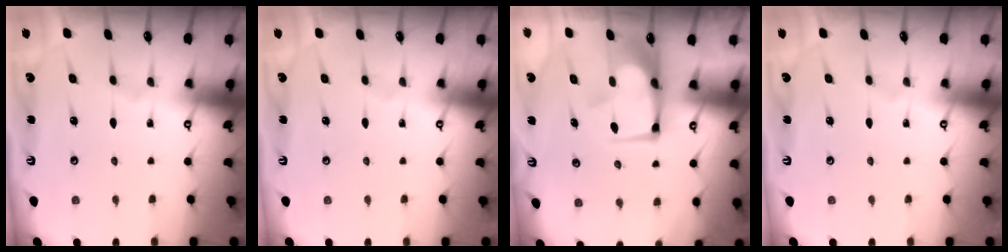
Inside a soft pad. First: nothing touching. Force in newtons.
{"total": 0.0}
{"total": 2.9, "press": 2.8, "slide": 0.8}
{"total": 0.0}